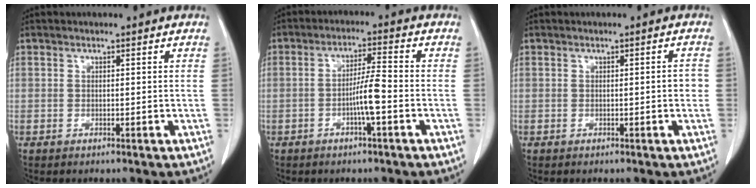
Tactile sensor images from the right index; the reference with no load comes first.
{"total": 5.0, "force": [-1.6, 0.0, 4.8], "torque": [-0.089, 0.005, -0.029]}
{"total": 1.6, "force": [-0.2, 0.4, 1.5], "torque": [-0.014, 0.003, -0.004]}